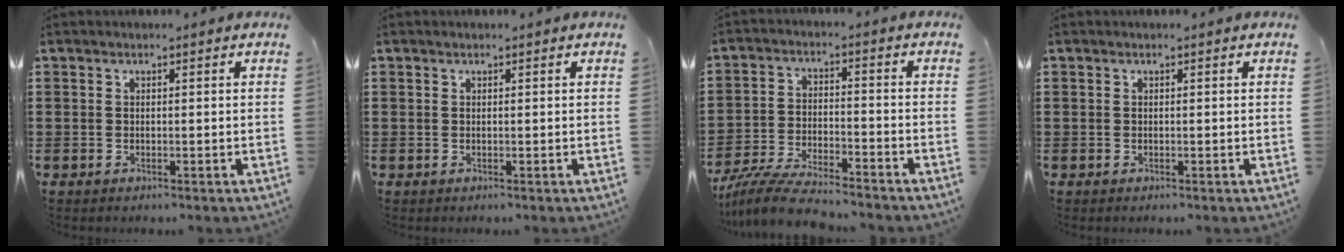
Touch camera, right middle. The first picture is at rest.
{"total": 0.0}
{"total": 7.5, "force": [-7.0, 0.7, 2.6], "torque": [-0.051, 0.010, -0.136]}
{"total": 0.0}